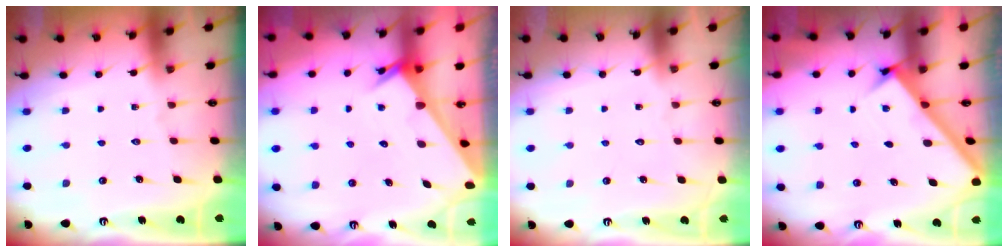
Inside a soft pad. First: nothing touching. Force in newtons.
{"total": 2.2, "press": 2.2, "slide": 0.1}
{"total": 1.6, "press": 1.6, "slide": 0.1}
{"total": 2.8, "press": 2.8, "slide": 0.4}